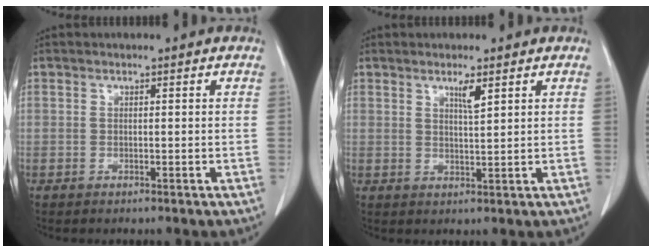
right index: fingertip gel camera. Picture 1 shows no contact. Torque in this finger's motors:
{"motor_torque": [0.26, 0.27, 0.00, 0.04]}